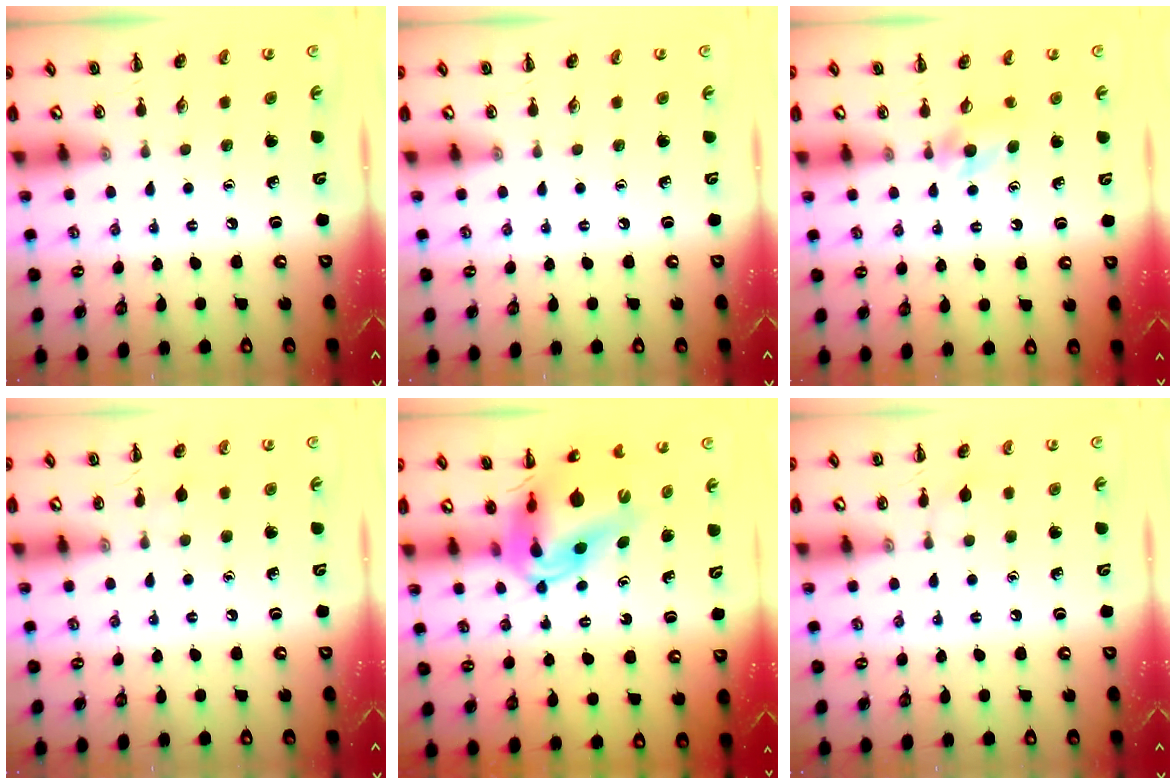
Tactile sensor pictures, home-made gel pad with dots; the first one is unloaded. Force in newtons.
{"total": 0.0}
{"total": 3.2, "press": 3.0, "slide": 1.2}
{"total": 2.8, "press": 2.6, "slide": 0.8}
{"total": 11.7, "press": 11.2, "slide": 3.5}
{"total": 3.7, "press": 3.6, "slide": 0.9}